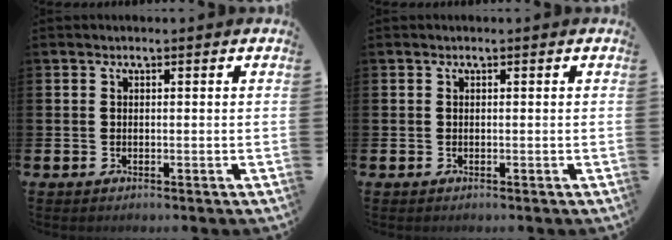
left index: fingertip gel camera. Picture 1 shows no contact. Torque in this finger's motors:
{"motor_torque": [0.00, 0.00, -0.02, -0.01]}